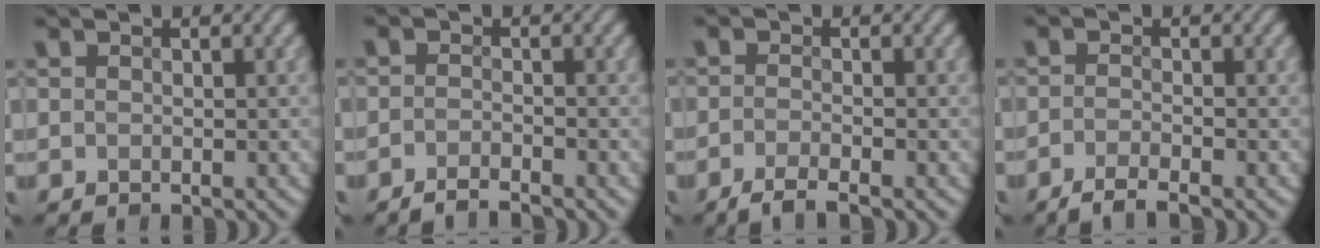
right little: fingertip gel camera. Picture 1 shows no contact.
{"total": 1.9, "force": [-1.7, 0.1, 0.7], "torque": [-0.017, 0.003, -0.036]}
{"total": 2.5, "force": [-2.0, 0.3, 1.6], "torque": [-0.039, -0.001, -0.045]}
{"total": 2.5, "force": [-2.0, 0.3, 1.5], "torque": [-0.035, 0.000, -0.045]}